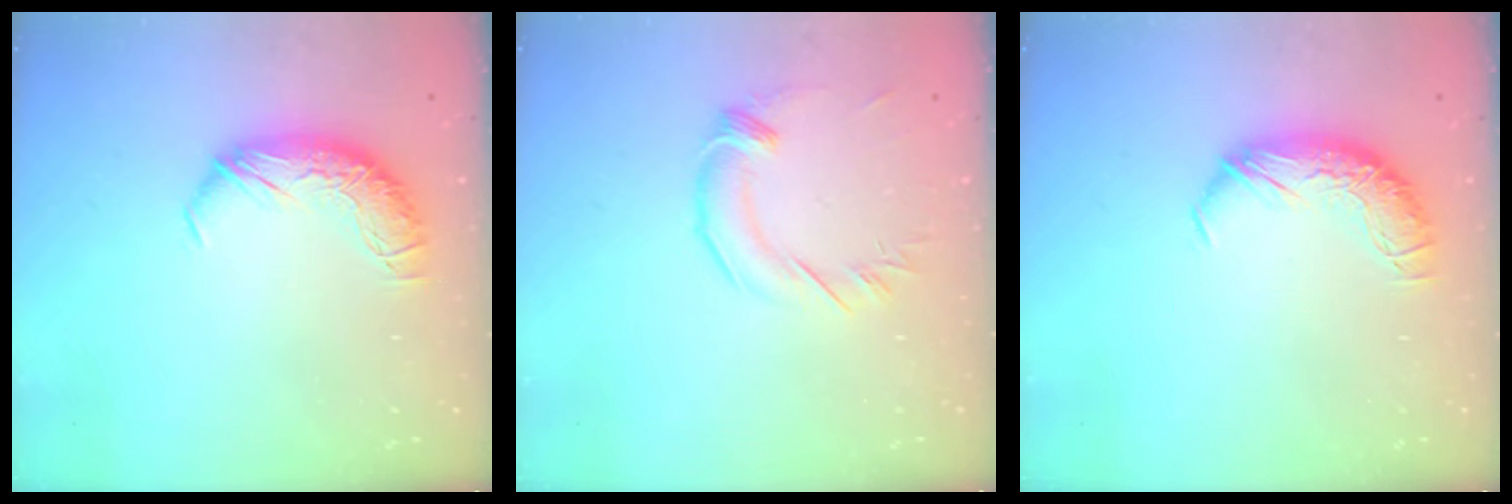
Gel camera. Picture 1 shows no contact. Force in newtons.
{"total": 1.6, "press": 1.6, "slide": 0.3}
{"total": 0.0}